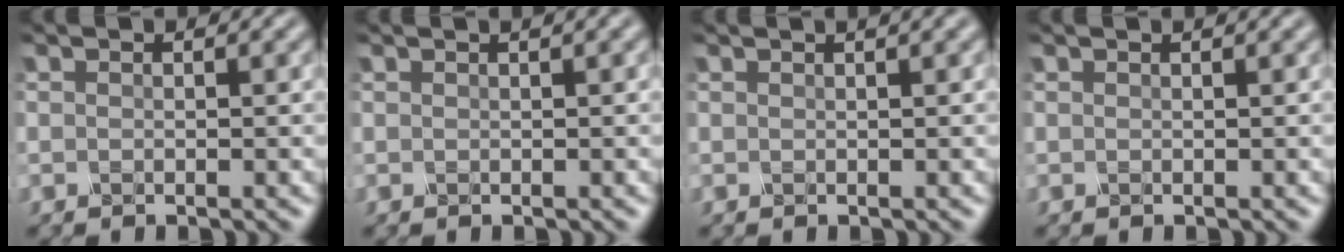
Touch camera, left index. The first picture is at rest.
{"total": 1.1, "force": [0.6, 0.2, 0.9], "torque": [-0.014, 0.002, 0.005]}
{"total": 2.0, "force": [1.2, 0.6, 1.5], "torque": [-0.011, 0.006, 0.004]}
{"total": 0.7, "force": [0.5, 0.1, 0.5], "torque": [-0.009, -0.001, 0.002]}